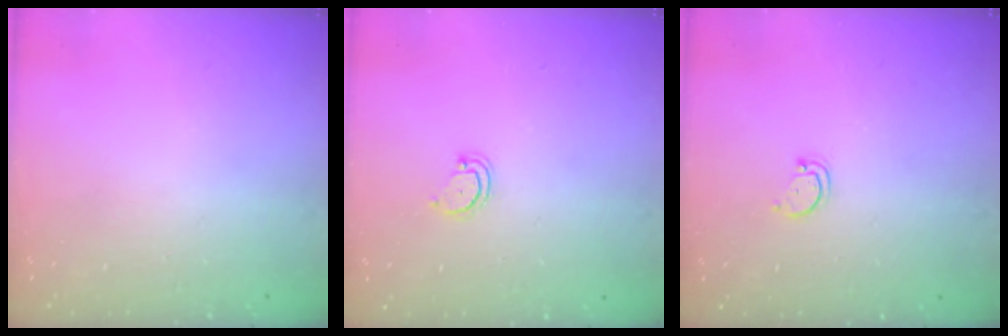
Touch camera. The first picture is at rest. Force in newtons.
{"total": 3.3, "press": 3.3, "slide": 0.5}
{"total": 2.6, "press": 2.5, "slide": 0.4}